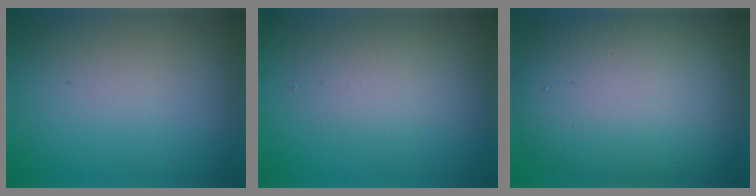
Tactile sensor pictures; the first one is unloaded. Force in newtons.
{"total": 2.0, "press": 2.0, "slide": 0.1}
{"total": 13.1, "press": 13.1, "slide": 0.7}